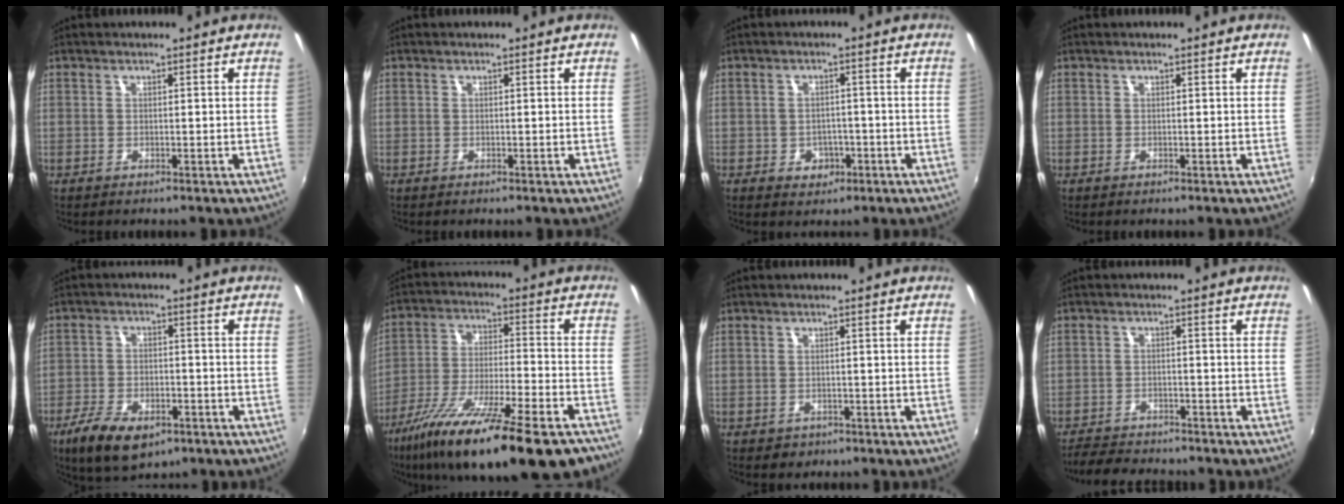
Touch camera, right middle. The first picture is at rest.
{"total": 0.0}
{"total": 4.1, "force": [-1.6, 3.5, 1.4], "torque": [-0.034, 0.002, -0.016]}
{"total": 0.0}
{"total": 12.2, "force": [-7.4, 6.0, 7.7], "torque": [-0.174, -0.027, -0.116]}
{"total": 26.4, "force": [-19.3, 5.5, 17.2], "torque": [-0.297, -0.071, -0.300]}
{"total": 2.3, "force": [-1.1, 1.9, 0.7], "torque": [-0.019, -0.005, -0.011]}
{"total": 6.8, "force": [-6.3, 2.2, 1.6], "torque": [-0.058, -0.003, -0.102]}